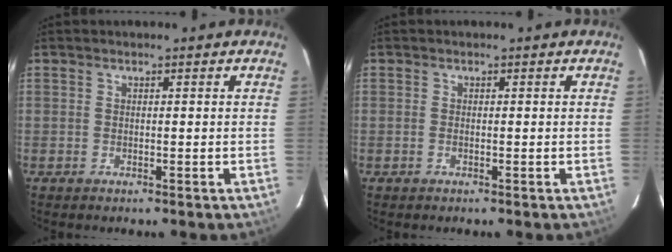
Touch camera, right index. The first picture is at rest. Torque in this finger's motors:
{"motor_torque": [-0.13, 0.06, -0.05, -0.01]}